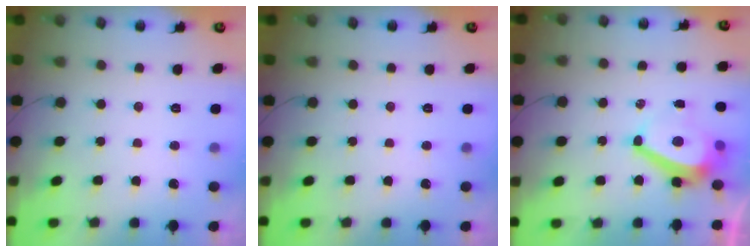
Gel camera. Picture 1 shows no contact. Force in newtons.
{"total": 0.0}
{"total": 9.0, "press": 8.3, "slide": 3.5}